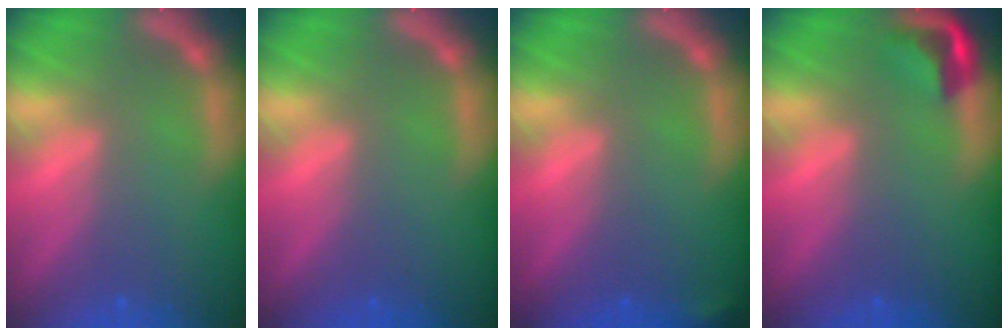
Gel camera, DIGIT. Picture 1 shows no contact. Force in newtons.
{"total": 0.0}
{"total": 0.9}
{"total": 2.9}